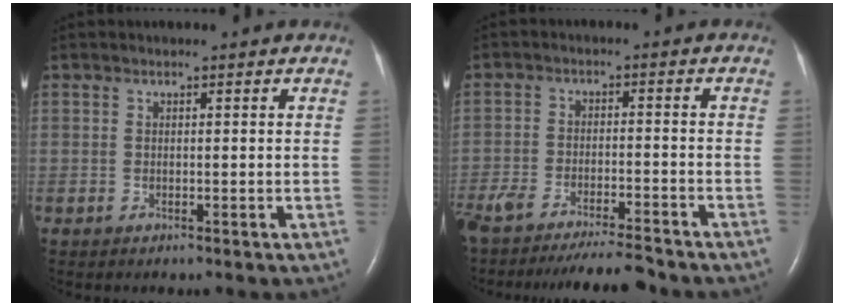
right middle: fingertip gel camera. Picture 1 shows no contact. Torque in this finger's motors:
{"motor_torque": [0.91, -0.91, 0.20, 0.05]}